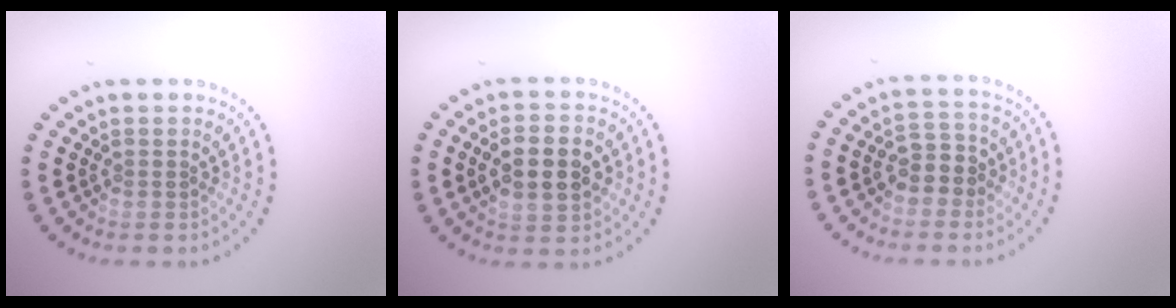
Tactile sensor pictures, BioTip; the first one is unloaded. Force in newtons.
{"total": 5.0, "press": 5.0, "slide": 0.2}
{"total": 2.8, "press": 2.7, "slide": 0.7}